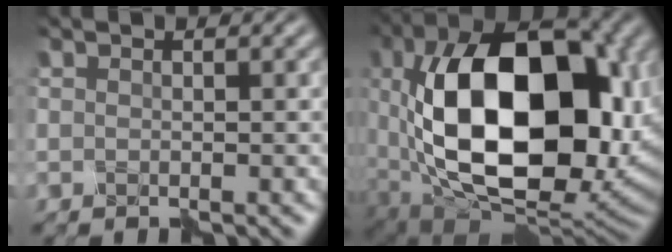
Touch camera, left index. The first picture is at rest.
{"total": 19.1, "force": [1.1, 11.4, 15.2], "torque": [-0.274, -0.015, 0.028]}